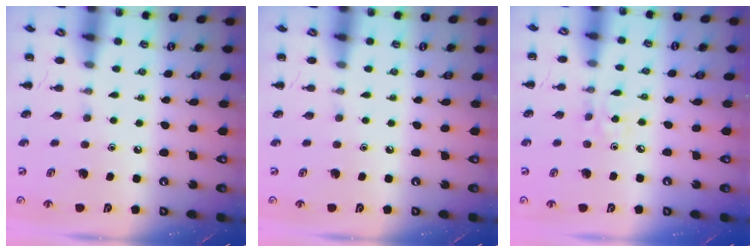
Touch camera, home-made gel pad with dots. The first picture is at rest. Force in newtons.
{"total": 0.0}
{"total": 2.4, "press": 2.2, "slide": 0.8}